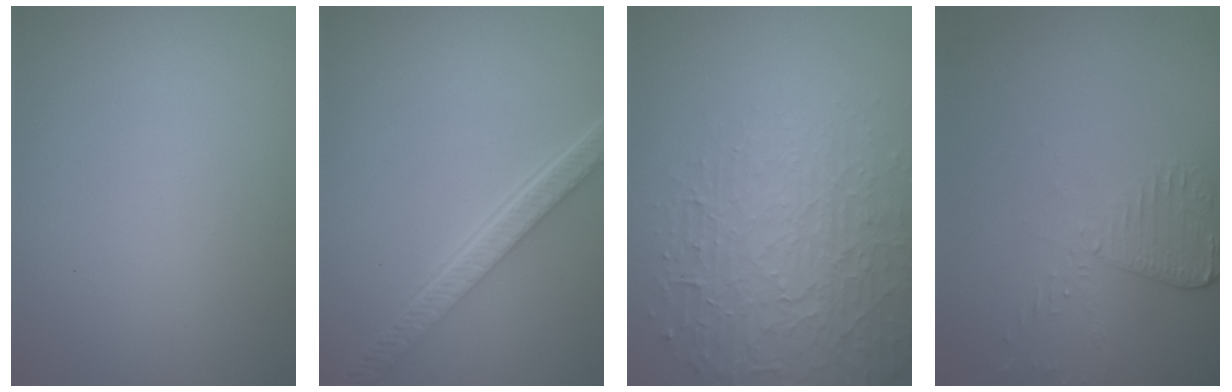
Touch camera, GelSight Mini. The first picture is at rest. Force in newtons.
{"total": 5.3, "press": 3.9, "slide": 3.5}
{"total": 5.9, "press": 4.7, "slide": 3.5}
{"total": 2.7, "press": 2.4, "slide": 1.2}